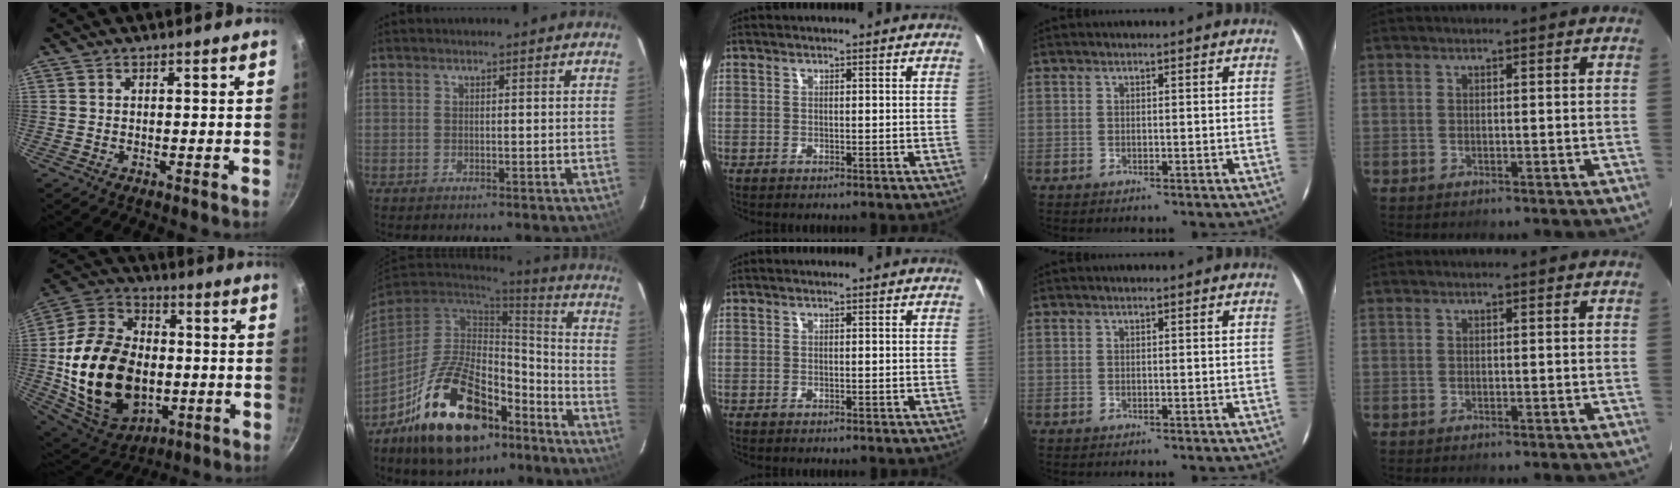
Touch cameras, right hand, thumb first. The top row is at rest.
{"thumb": {"total": 26.2, "force": [-2.9, 18.0, 18.7], "torque": [-0.327, 0.018, -0.041]}, "index": {"total": 23.5, "force": [-13.1, 12.3, 15.1], "torque": [-0.294, 0.007, -0.202]}}